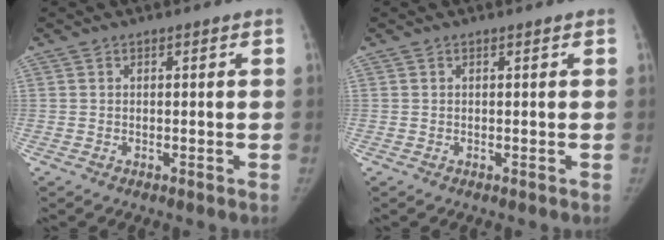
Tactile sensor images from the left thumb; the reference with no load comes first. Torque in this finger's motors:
{"motor_torque": [0.32, -0.04, -0.33, 0.01, 0.07]}